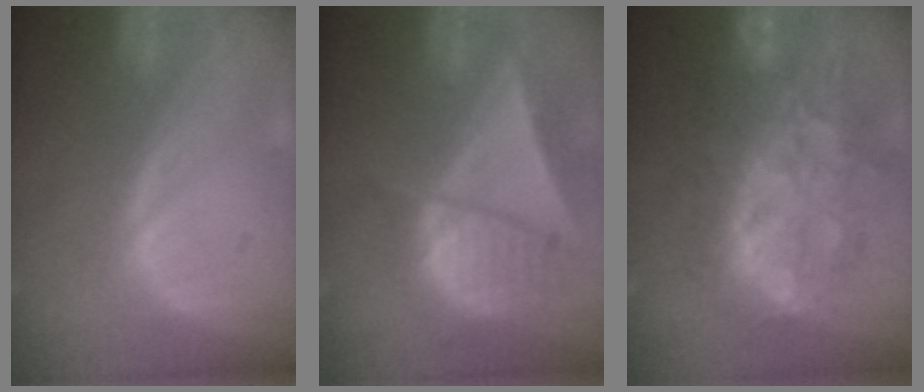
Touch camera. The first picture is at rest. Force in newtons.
{"total": 9.1, "press": 7.9, "slide": 4.5}
{"total": 12.2, "press": 12.2, "slide": 1.1}